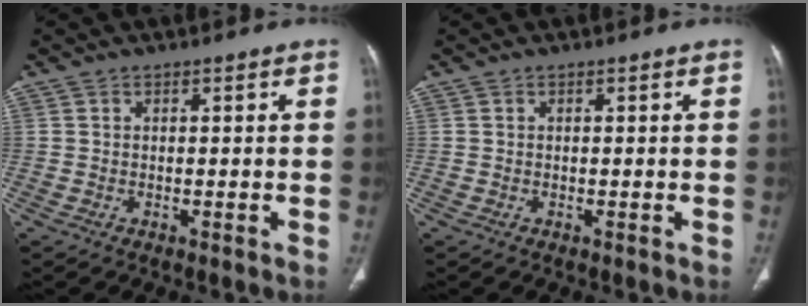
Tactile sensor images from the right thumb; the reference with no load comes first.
{"total": 0.0}